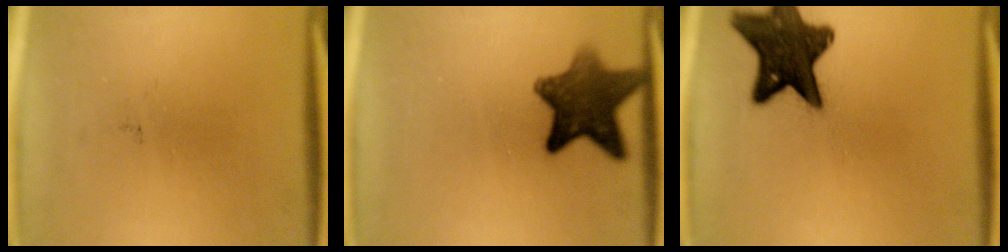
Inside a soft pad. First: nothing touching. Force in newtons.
{"total": 10.4}
{"total": 14.2}